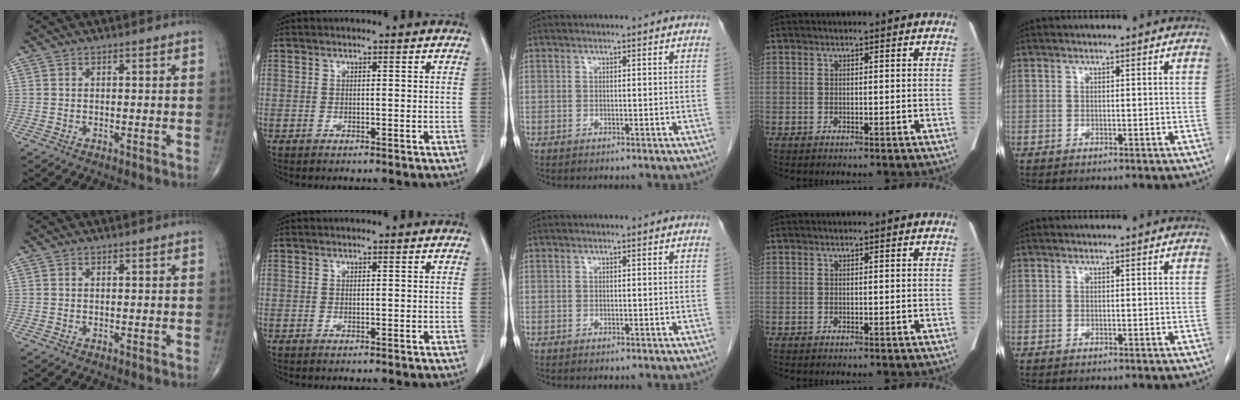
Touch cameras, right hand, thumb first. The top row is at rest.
{}